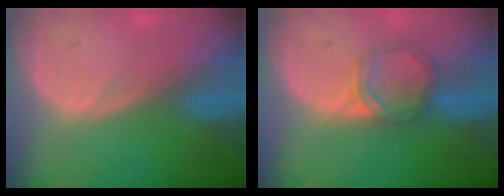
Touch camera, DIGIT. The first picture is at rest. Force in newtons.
{"total": 3.7, "press": 3.7, "slide": 0.4}